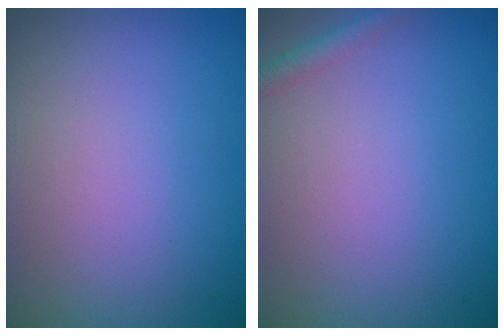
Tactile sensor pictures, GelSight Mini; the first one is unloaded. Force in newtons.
{"total": 1.5, "press": 1.5, "slide": 0.1}